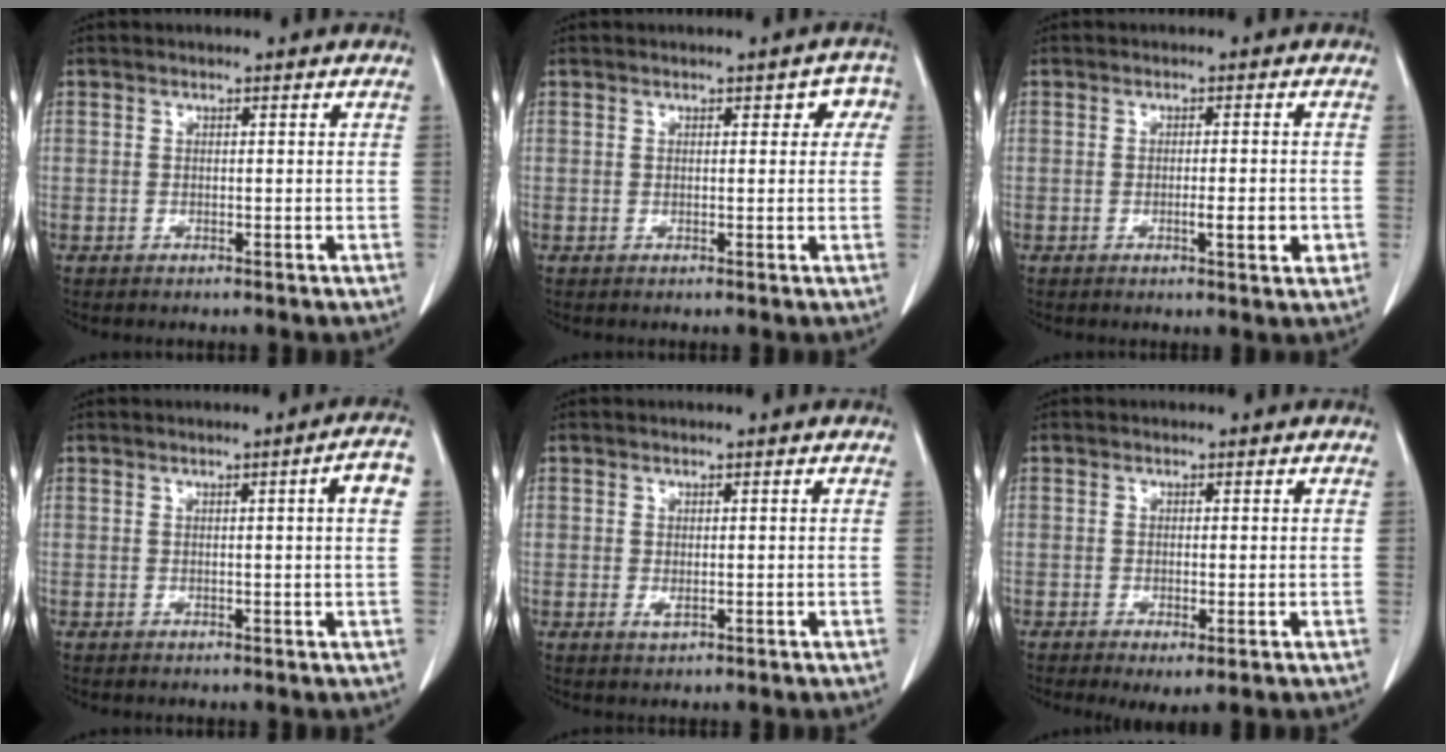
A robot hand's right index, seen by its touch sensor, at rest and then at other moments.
{"total": 2.9, "force": [1.0, 1.8, 2.1], "torque": [-0.007, 0.015, 0.006]}
{"total": 3.5, "force": [-0.9, 0.6, 3.3], "torque": [-0.049, -0.001, -0.010]}
{"total": 3.8, "force": [0.8, -0.4, 3.7], "torque": [-0.044, 0.003, 0.010]}
{"total": 0.9, "force": [-0.1, 0.5, 0.7], "torque": [-0.012, -0.003, 0.001]}
{"total": 2.3, "force": [-0.8, 0.3, 2.1], "torque": [-0.030, -0.010, -0.007]}